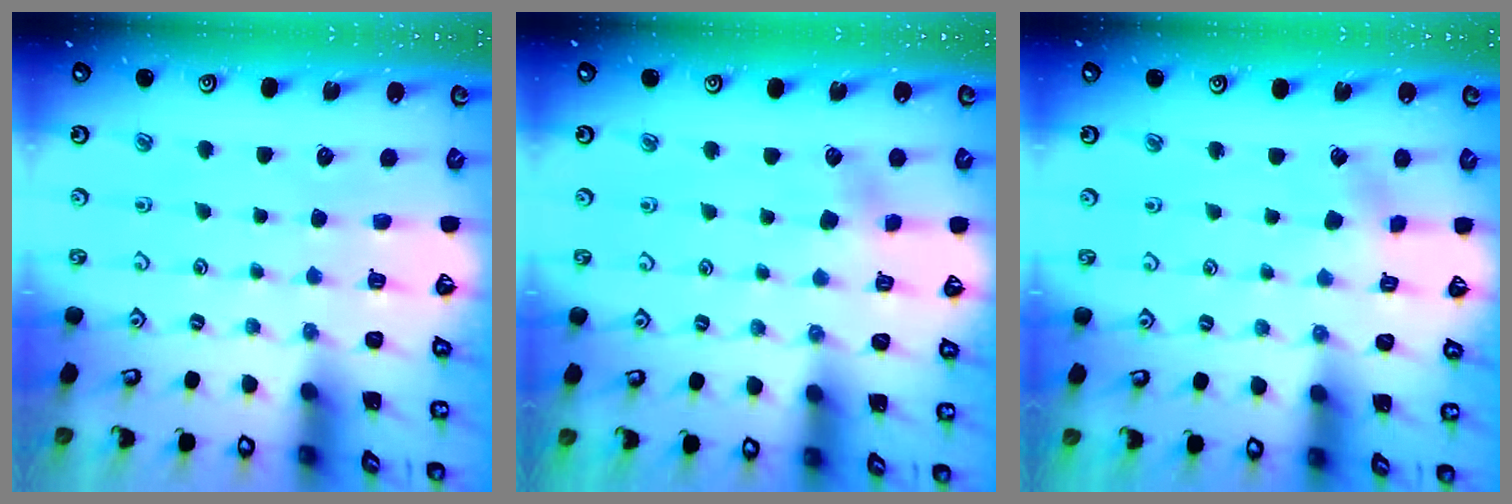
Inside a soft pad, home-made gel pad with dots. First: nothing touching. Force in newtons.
{"total": 3.9, "press": 3.8, "slide": 0.4}
{"total": 2.6, "press": 2.4, "slide": 0.9}